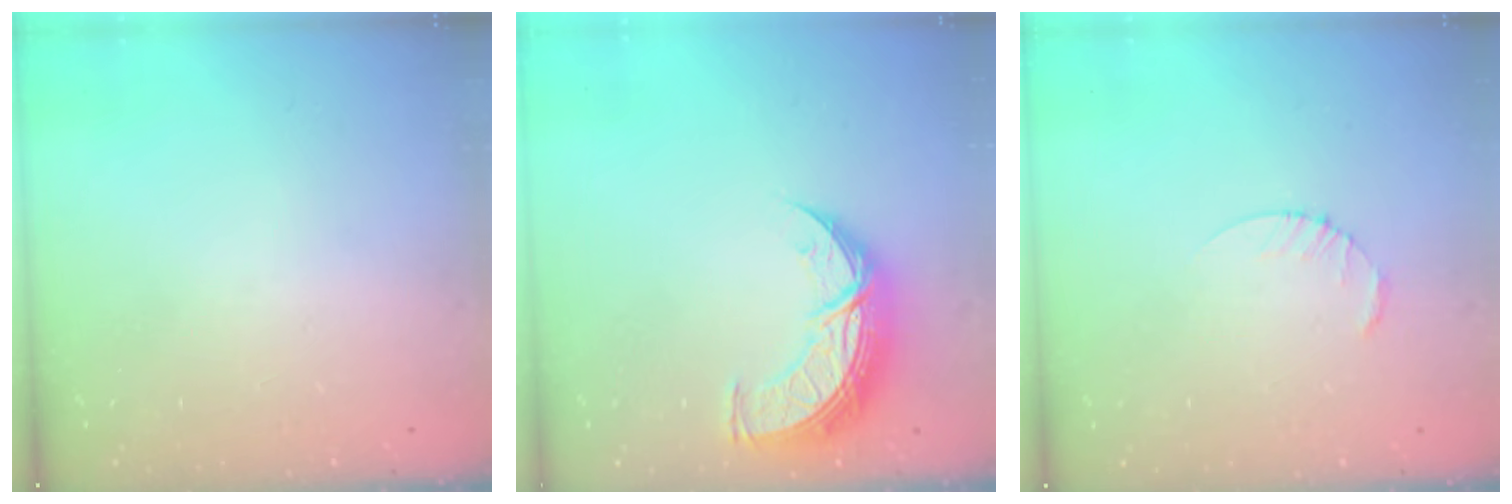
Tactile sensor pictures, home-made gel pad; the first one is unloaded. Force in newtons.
{"total": 10.7, "press": 10.6, "slide": 0.8}
{"total": 2.5, "press": 2.5, "slide": 0.3}